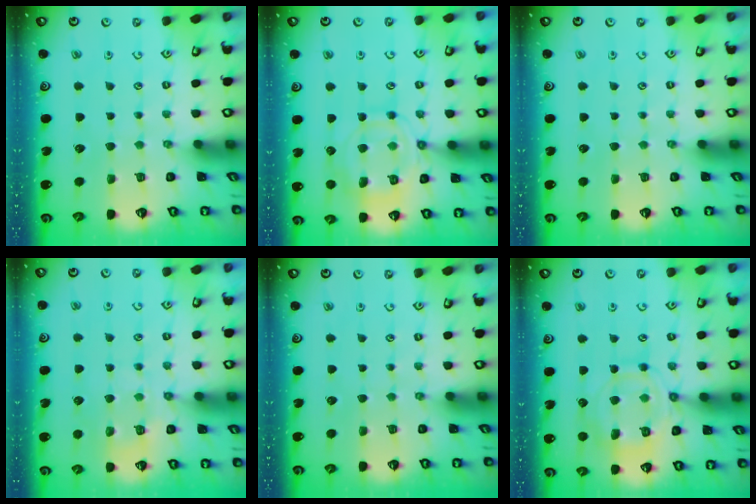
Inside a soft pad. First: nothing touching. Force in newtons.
{"total": 12.3, "press": 12.2, "slide": 1.4}
{"total": 0.0}
{"total": 6.3, "press": 6.2, "slide": 0.6}
{"total": 0.0}
{"total": 12.3, "press": 12.2, "slide": 1.4}